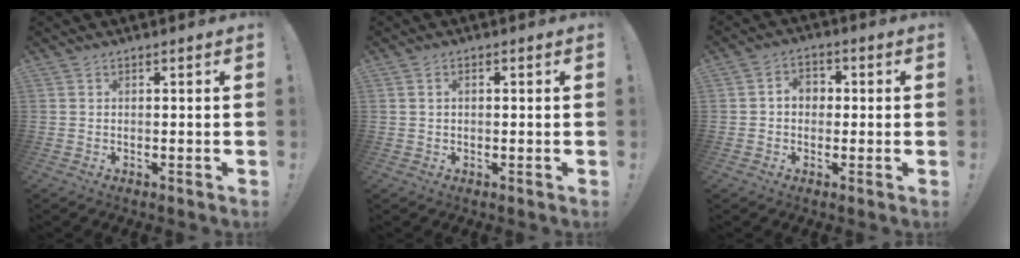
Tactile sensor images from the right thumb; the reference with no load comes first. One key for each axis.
{"total": 1.1, "fx": 0.1, "fy": 0.6, "fz": 0.9, "tx": -0.017, "ty": 0.003, "tz": 0.001}
{"total": 4.4, "fx": -0.1, "fy": 3.5, "fz": 2.6, "tx": -0.037, "ty": 0.005, "tz": -0.006}